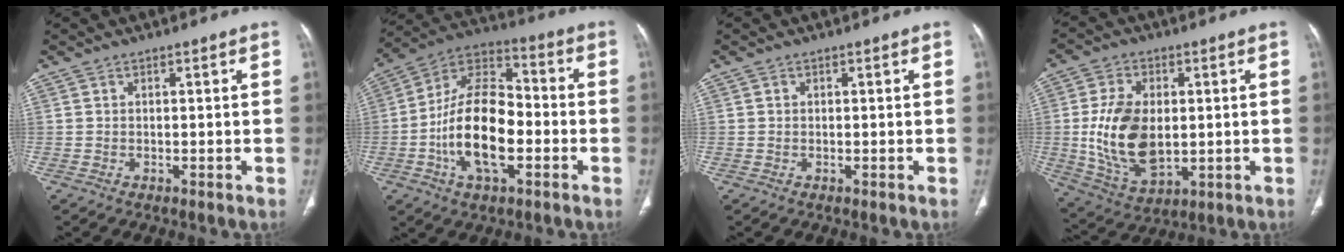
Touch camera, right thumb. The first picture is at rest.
{"total": 18.5, "force": [-4.0, 9.5, 15.3], "torque": [-0.265, 0.033, -0.075]}
{"total": 0.0}
{"total": 14.3, "force": [0.0, 8.7, 11.3], "torque": [-0.207, -0.009, 0.014]}